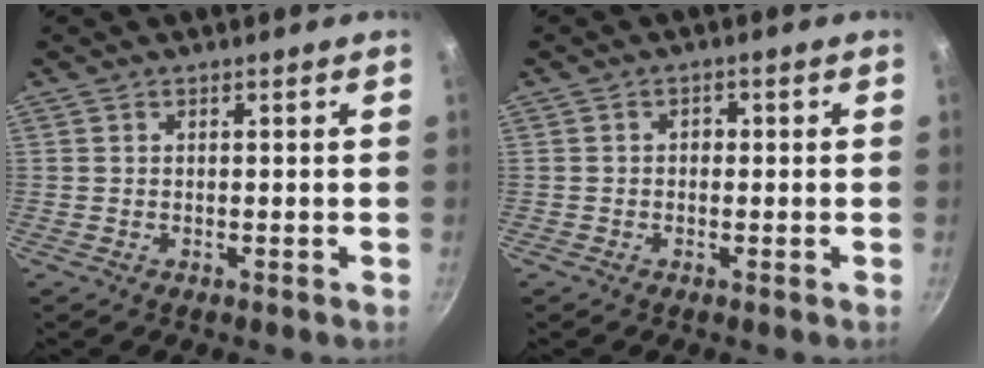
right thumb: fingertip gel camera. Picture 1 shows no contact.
{"total": 1.4, "force": [-0.3, 1.2, 0.7], "torque": [-0.004, 0.006, -0.008]}